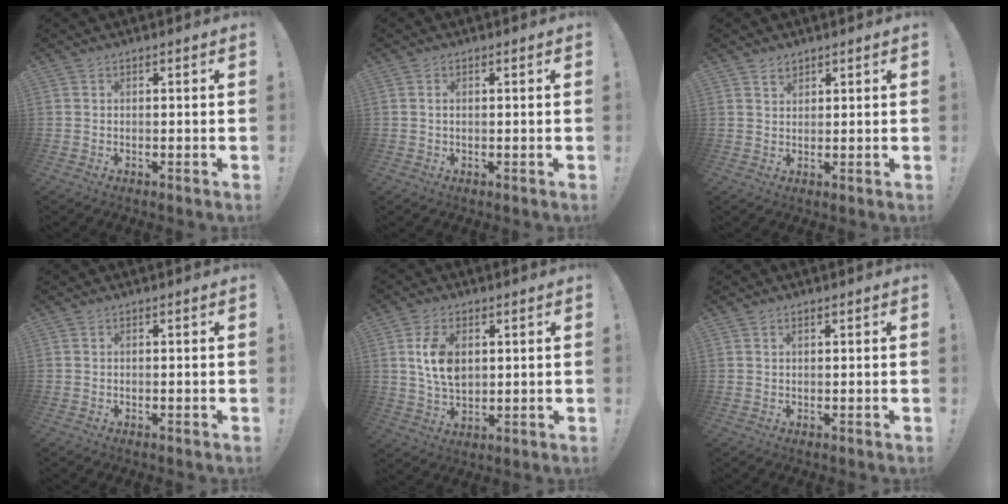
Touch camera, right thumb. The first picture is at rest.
{"total": 1.2, "force": [0.1, 0.9, 0.7], "torque": [-0.015, 0.004, 0.001]}
{"total": 2.5, "force": [2.0, 1.4, 0.5], "torque": [0.006, -0.012, 0.033]}
{"total": 0.0}
{"total": 9.6, "force": [2.3, 6.4, 6.8], "torque": [-0.120, 0.000, 0.043]}
{"total": 0.8, "force": [0.5, 0.2, 0.6], "torque": [-0.011, 0.001, 0.008]}